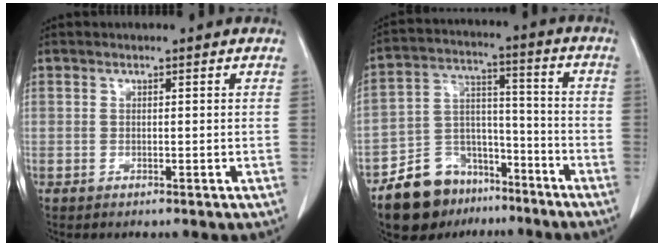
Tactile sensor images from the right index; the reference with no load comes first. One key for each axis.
{"total": 12.9, "fx": -9.3, "fy": 7.9, "fz": 4.2, "tx": -0.076, "ty": 0.045, "tz": -0.156}